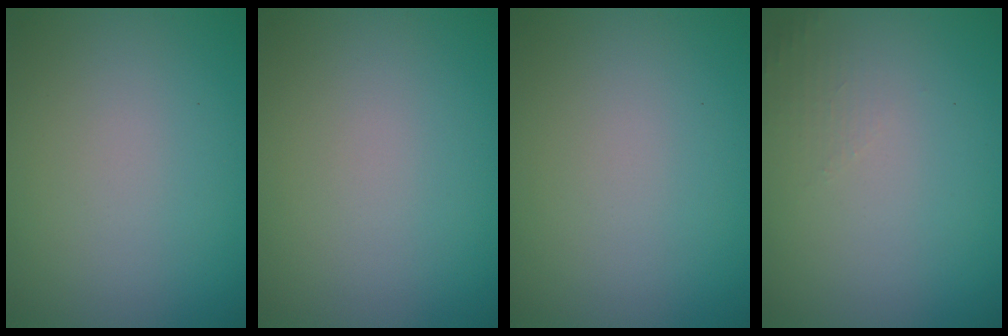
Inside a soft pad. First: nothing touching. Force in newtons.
{"total": 0.0}
{"total": 0.0}
{"total": 1.1, "press": 1.1, "slide": 0.3}